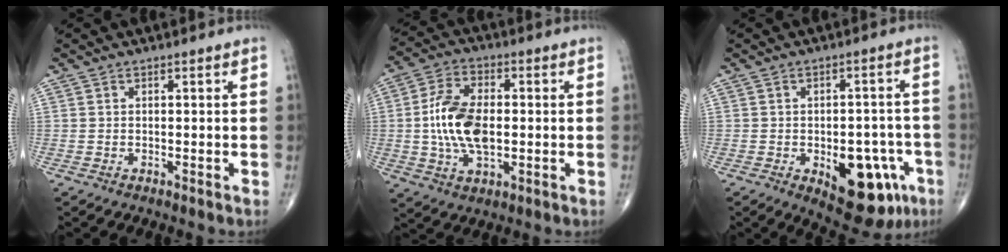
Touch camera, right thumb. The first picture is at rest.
{"total": 12.7, "force": [-0.4, 7.0, 10.6], "torque": [-0.203, 0.006, -0.007]}
{"total": 14.7, "force": [-5.7, 7.6, 11.3], "torque": [-0.111, 0.024, -0.063]}